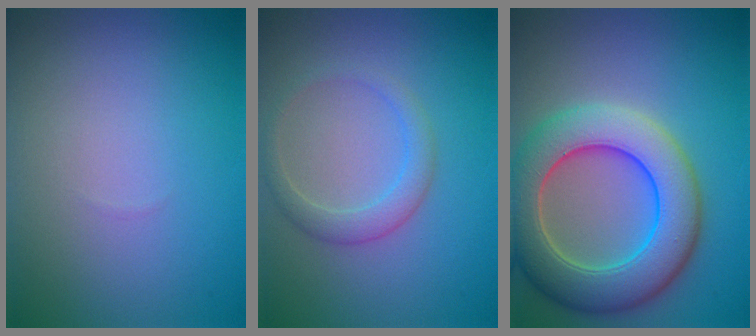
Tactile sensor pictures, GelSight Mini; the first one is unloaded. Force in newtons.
{"total": 2.2, "press": 2.2, "slide": 0.1}
{"total": 9.2, "press": 9.2, "slide": 0.6}